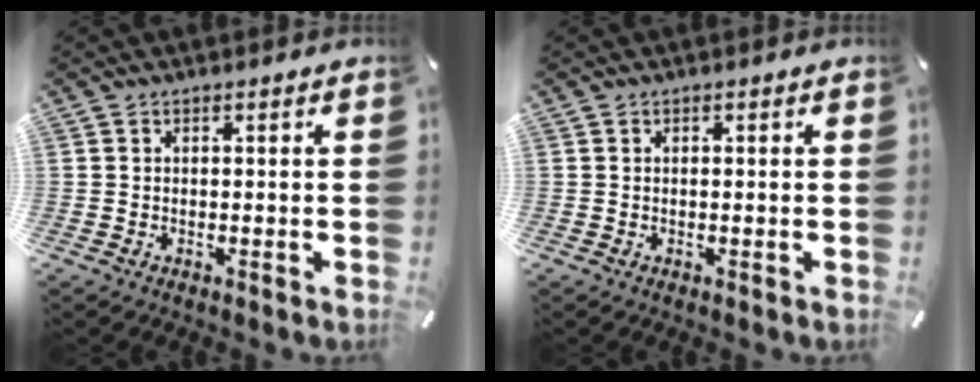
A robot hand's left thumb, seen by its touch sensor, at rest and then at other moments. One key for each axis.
{"total": 0.0}